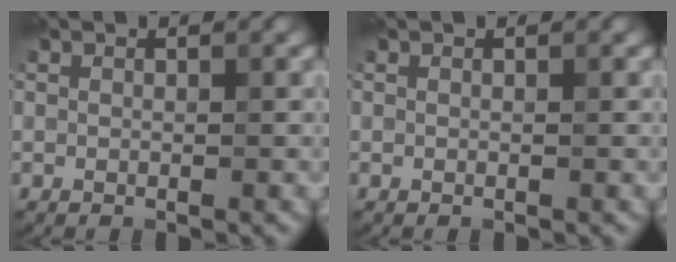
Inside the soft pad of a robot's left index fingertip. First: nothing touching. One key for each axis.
{"total": 0.0}